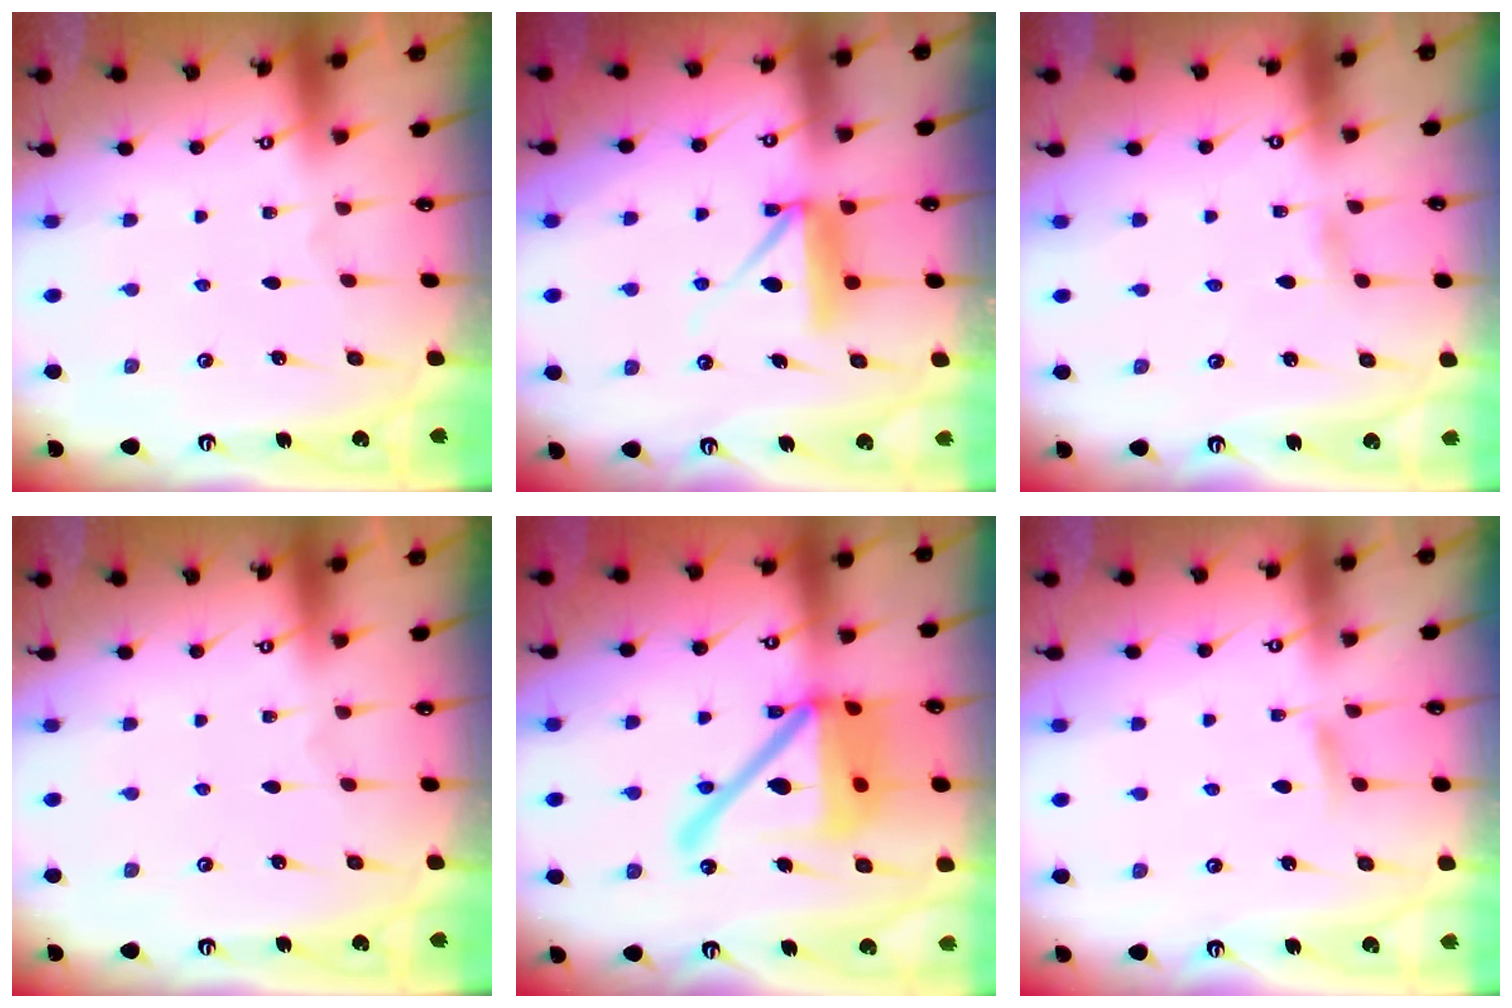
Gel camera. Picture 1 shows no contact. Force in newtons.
{"total": 8.7, "press": 8.7, "slide": 0.6}
{"total": 2.4, "press": 2.3, "slide": 0.3}
{"total": 0.0}
{"total": 22.6, "press": 22.5, "slide": 2.7}
{"total": 5.5, "press": 5.4, "slide": 0.6}